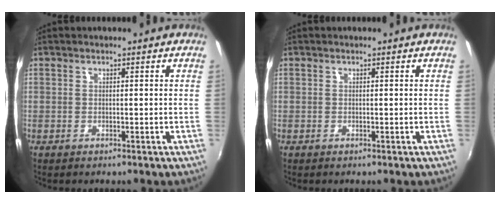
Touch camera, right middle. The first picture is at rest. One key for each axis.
{"total": 0.0}